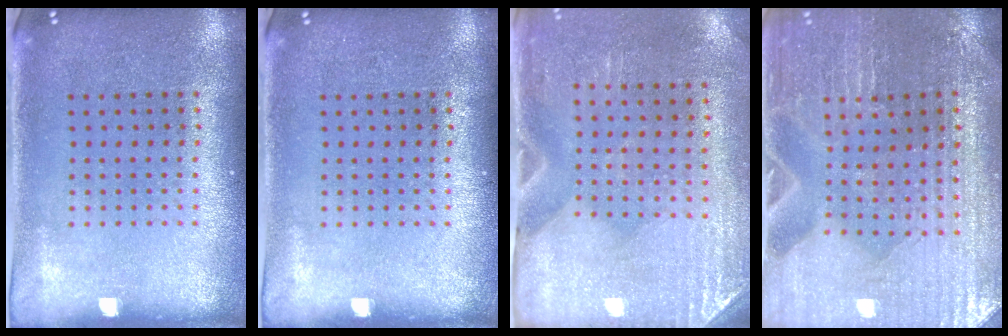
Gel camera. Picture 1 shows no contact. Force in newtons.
{"total": 0.0}
{"total": 2.9, "press": 2.5, "slide": 1.4}
{"total": 1.7, "press": 1.7, "slide": 0.2}